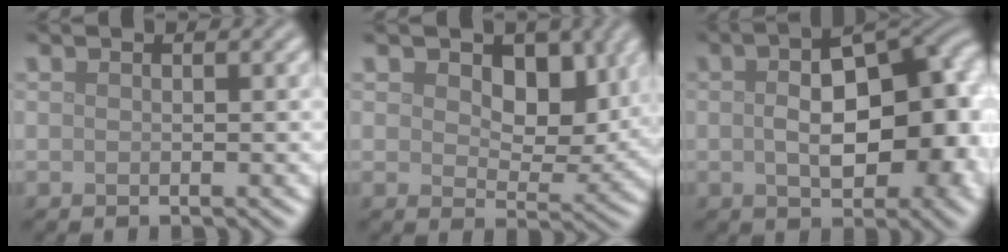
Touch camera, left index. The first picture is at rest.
{"total": 6.3, "force": [2.2, 4.0, 4.4], "torque": [-0.064, -0.015, 0.028]}
{"total": 12.5, "force": [0.1, 6.7, 10.5], "torque": [-0.122, 0.010, 0.004]}